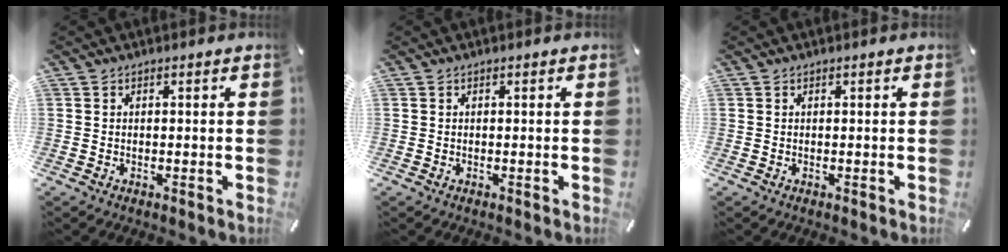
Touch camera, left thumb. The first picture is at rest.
{"total": 0.0}
{"total": 0.0}